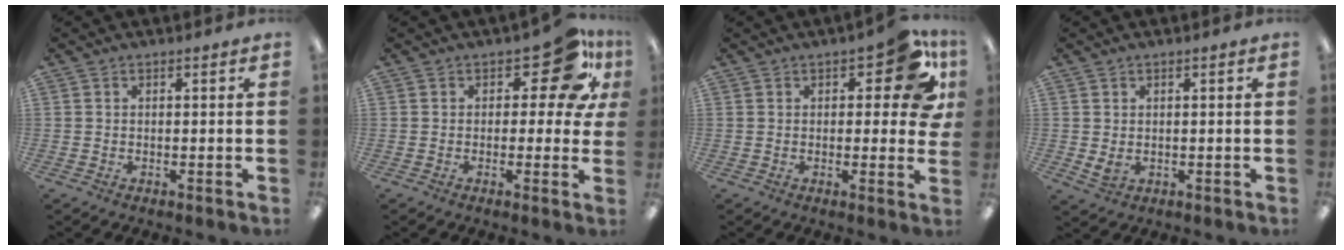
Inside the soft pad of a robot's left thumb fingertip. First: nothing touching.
{"total": 11.1, "force": [5.8, 5.2, 7.9], "torque": [-0.096, -0.030, 0.097]}
{"total": 10.6, "force": [4.4, 4.4, 8.6], "torque": [-0.099, -0.014, 0.071]}
{"total": 2.5, "force": [0.4, 1.6, 1.8], "torque": [-0.033, -0.002, 0.005]}